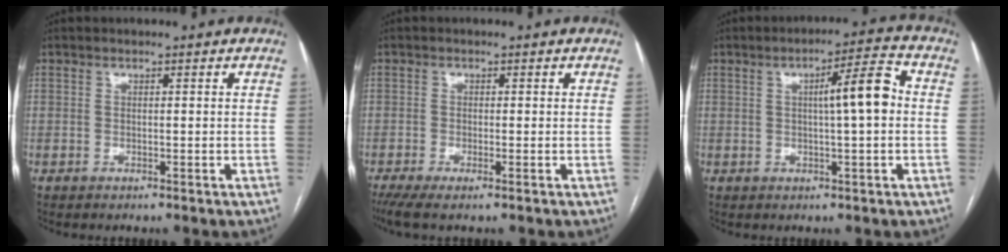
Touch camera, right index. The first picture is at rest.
{"total": 4.1, "force": [-2.5, 0.7, 3.2], "torque": [-0.060, -0.010, -0.046]}
{"total": 7.4, "force": [0.6, 0.6, 7.4], "torque": [-0.111, 0.017, 0.004]}